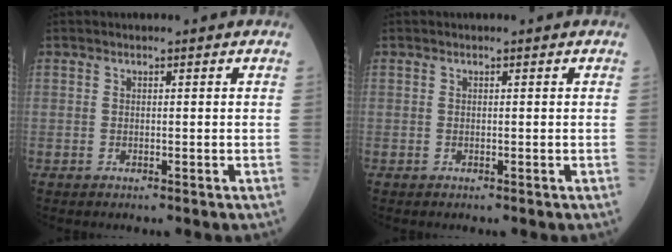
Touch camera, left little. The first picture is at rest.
{"total": 0.0}